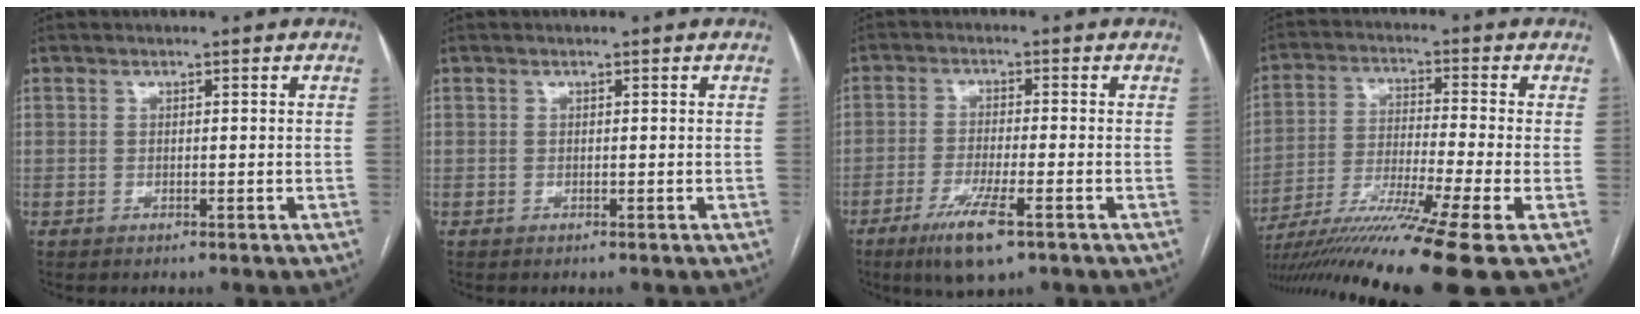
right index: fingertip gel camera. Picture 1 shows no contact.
{"total": 0.0}
{"total": 7.7, "force": [-4.5, 0.8, 6.2], "torque": [-0.121, -0.018, -0.075]}
{"total": 16.4, "force": [-11.6, -2.4, 11.3], "torque": [-0.196, -0.034, -0.202]}